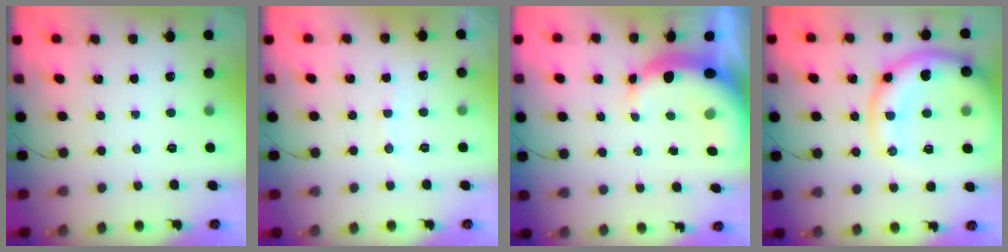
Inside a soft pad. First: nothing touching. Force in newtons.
{"total": 5.8, "press": 5.8, "slide": 0.8}
{"total": 8.8, "press": 8.5, "slide": 1.9}
{"total": 16.1, "press": 15.8, "slide": 3.0}